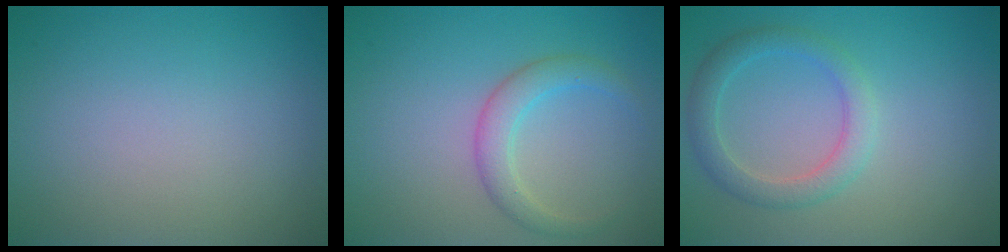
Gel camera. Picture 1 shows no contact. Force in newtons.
{"total": 2.0, "press": 2.0, "slide": 0.2}
{"total": 2.9, "press": 2.9, "slide": 0.1}